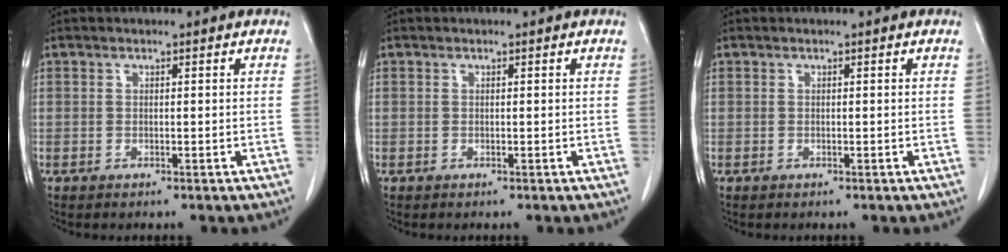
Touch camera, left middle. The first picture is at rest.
{"total": 0.0}
{"total": 0.0}